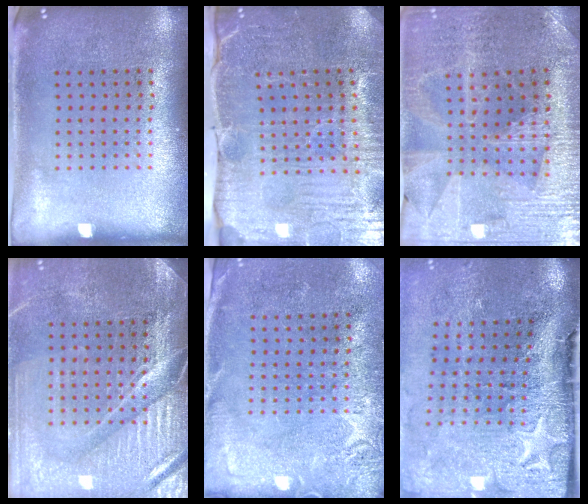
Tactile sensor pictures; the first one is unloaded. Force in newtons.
{"total": 4.0, "press": 4.0, "slide": 0.6}
{"total": 3.0, "press": 2.9, "slide": 0.5}
{"total": 4.0, "press": 3.7, "slide": 1.6}
{"total": 2.7, "press": 2.4, "slide": 1.3}
{"total": 5.0, "press": 3.9, "slide": 3.1}